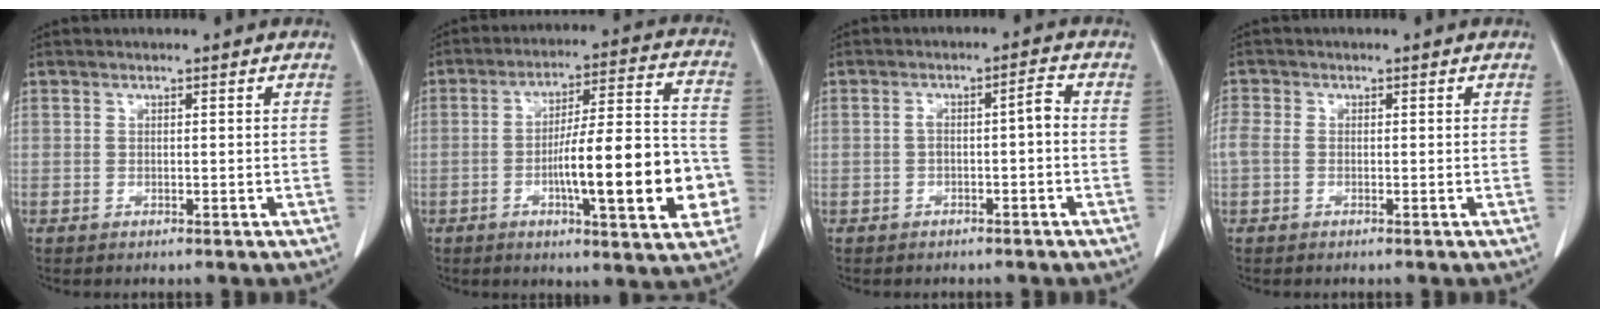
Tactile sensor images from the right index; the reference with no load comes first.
{"total": 18.0, "force": [-4.5, 2.8, 17.2], "torque": [-0.232, 0.019, -0.059]}
{"total": 3.0, "force": [-0.6, 0.6, 2.9], "torque": [-0.045, 0.017, -0.007]}
{"total": 3.0, "force": [-0.4, 2.2, 2.0], "torque": [-0.067, 0.011, -0.005]}